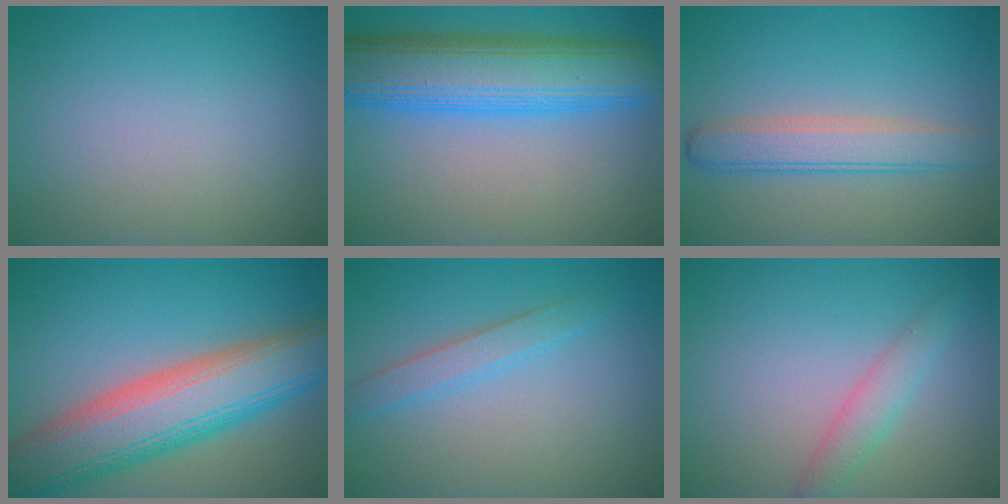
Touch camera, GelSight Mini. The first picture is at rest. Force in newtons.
{"total": 10.4, "press": 10.4, "slide": 0.3}
{"total": 3.7, "press": 3.7, "slide": 0.1}
{"total": 10.8, "press": 10.7, "slide": 0.8}
{"total": 2.1, "press": 2.1, "slide": 0.1}
{"total": 2.3, "press": 2.3, "slide": 0.1}